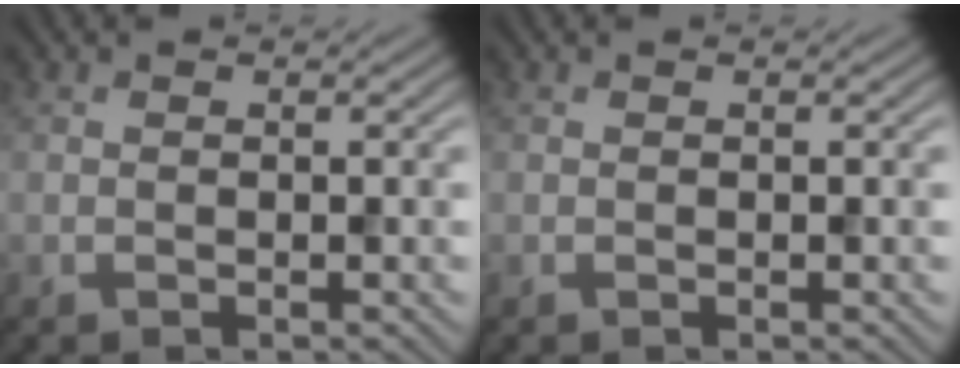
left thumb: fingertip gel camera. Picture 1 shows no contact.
{"total": 0.0}